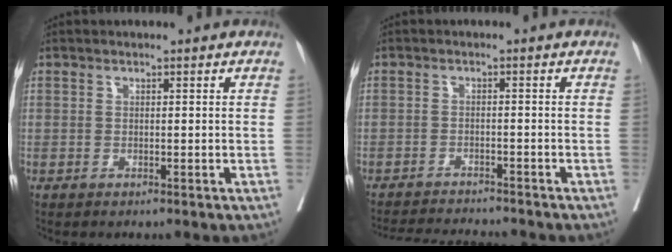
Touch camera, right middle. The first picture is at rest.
{"total": 8.3, "force": [-8.0, 0.3, 2.1], "torque": [-0.031, -0.008, -0.121]}